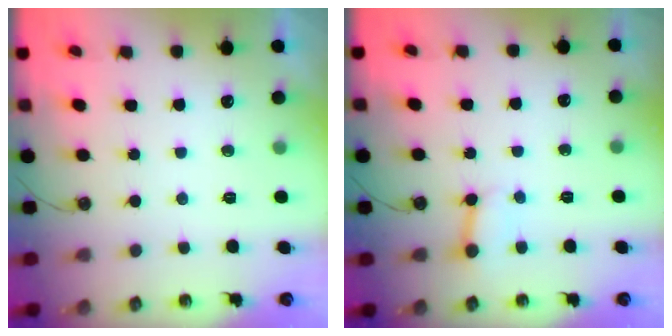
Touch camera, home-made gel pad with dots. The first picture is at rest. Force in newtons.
{"total": 2.6, "press": 2.6, "slide": 0.1}